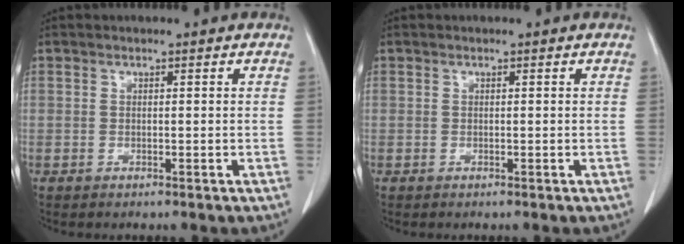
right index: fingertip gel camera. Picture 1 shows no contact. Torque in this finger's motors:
{"motor_torque": [0.00, 0.00, 0.00, 0.00]}